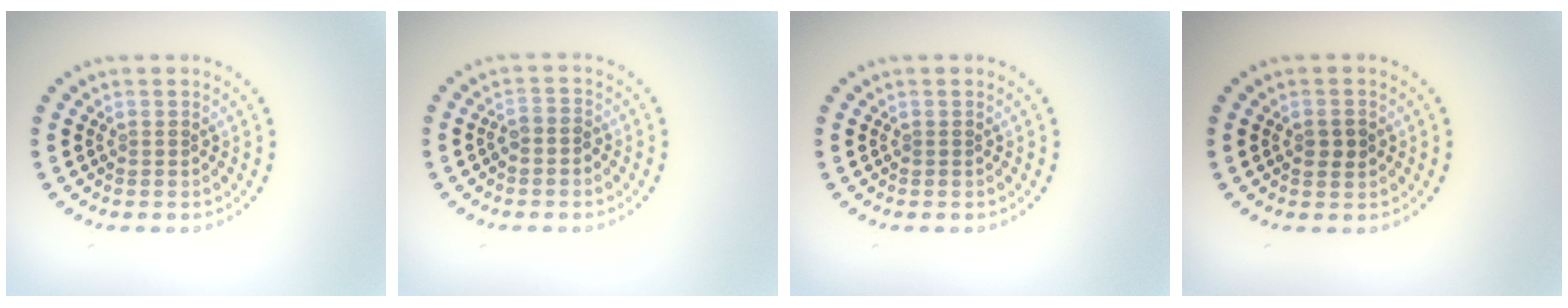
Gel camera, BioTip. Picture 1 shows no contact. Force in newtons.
{"total": 1.5, "press": 1.3, "slide": 0.7}
{"total": 0.0}
{"total": 1.6, "press": 1.6, "slide": 0.1}